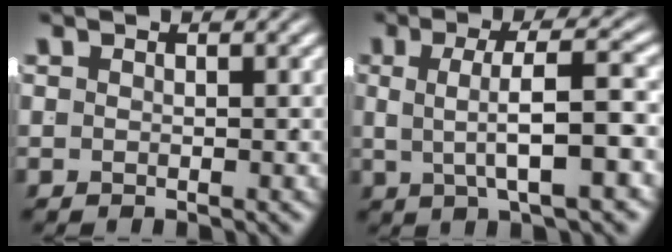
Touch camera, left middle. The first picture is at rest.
{"total": 4.5, "force": [-0.1, 0.8, 4.5], "torque": [-0.064, 0.002, 0.005]}